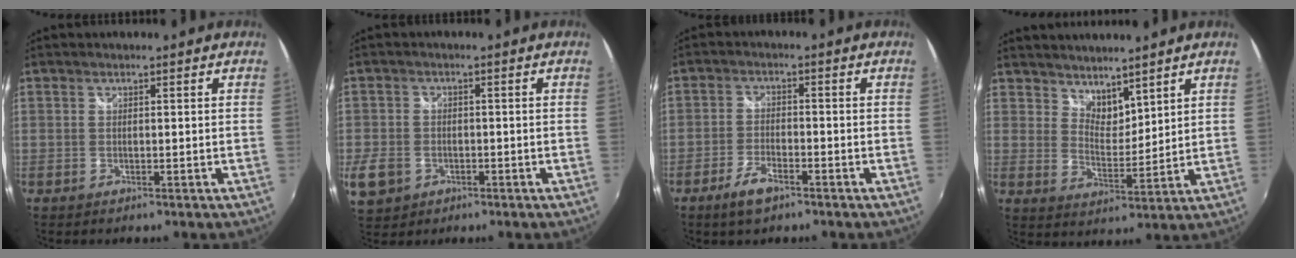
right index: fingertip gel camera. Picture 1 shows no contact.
{"total": 10.5, "force": [-3.9, 8.5, 4.8], "torque": [-0.148, -0.004, -0.066]}
{"total": 5.5, "force": [-3.7, 2.1, 3.5], "torque": [-0.085, -0.006, -0.068]}
{"total": 5.8, "force": [5.0, 2.4, 1.7], "torque": [-0.016, -0.001, 0.092]}